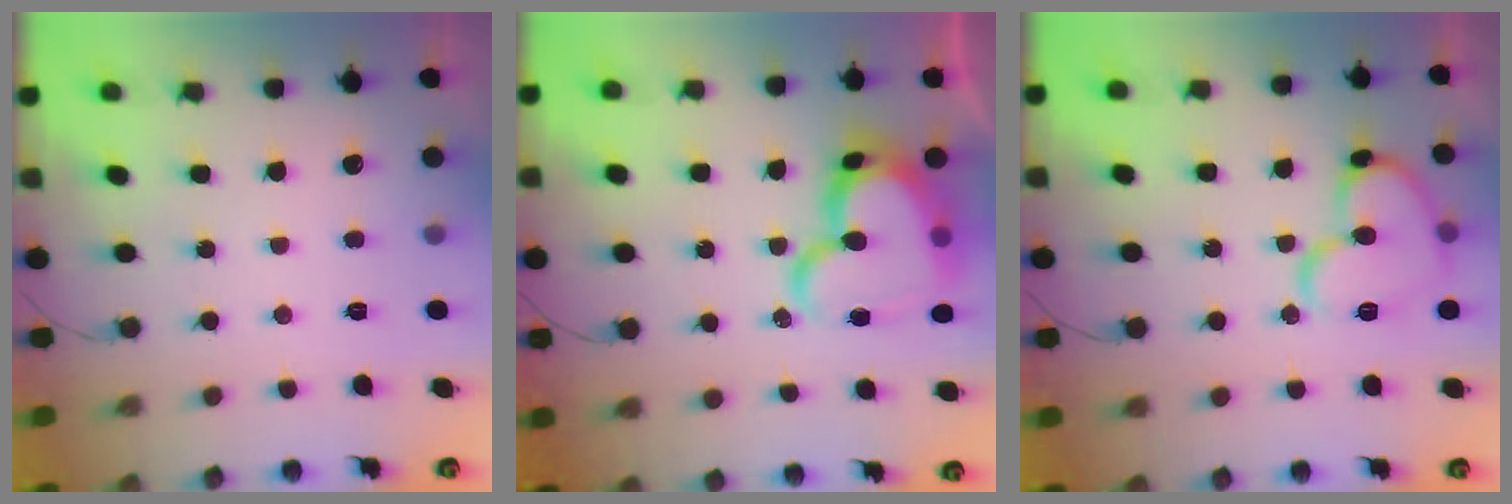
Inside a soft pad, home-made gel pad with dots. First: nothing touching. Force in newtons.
{"total": 21.0, "press": 20.9, "slide": 2.2}
{"total": 14.6, "press": 14.5, "slide": 2.1}